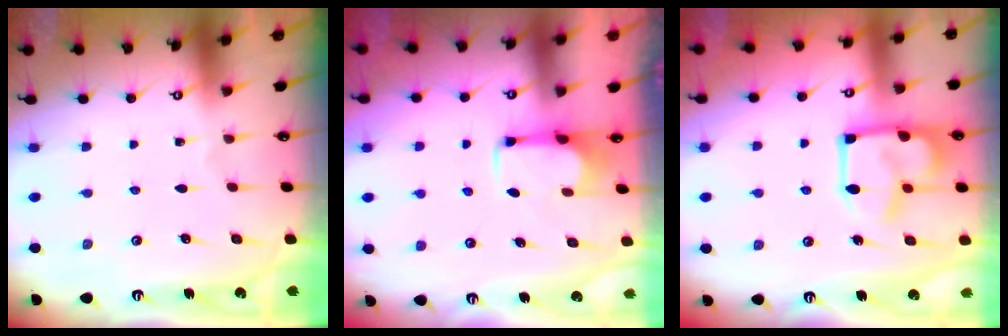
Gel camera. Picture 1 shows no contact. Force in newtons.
{"total": 2.8, "press": 2.7, "slide": 0.9}
{"total": 14.7, "press": 14.6, "slide": 1.2}